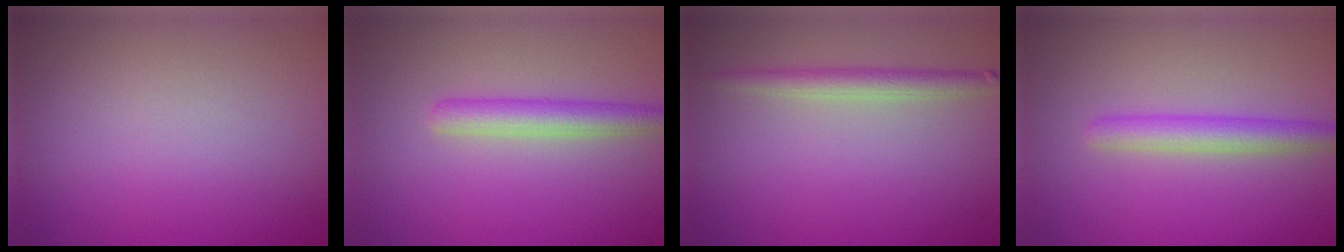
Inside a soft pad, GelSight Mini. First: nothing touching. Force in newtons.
{"total": 3.0, "press": 3.0, "slide": 0.1}
{"total": 2.2, "press": 2.2, "slide": 0.1}
{"total": 2.9, "press": 2.9, "slide": 0.0}